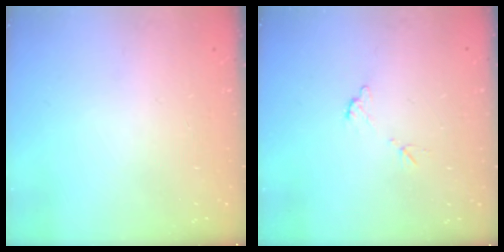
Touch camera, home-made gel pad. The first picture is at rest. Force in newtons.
{"total": 5.9, "press": 5.9, "slide": 0.3}